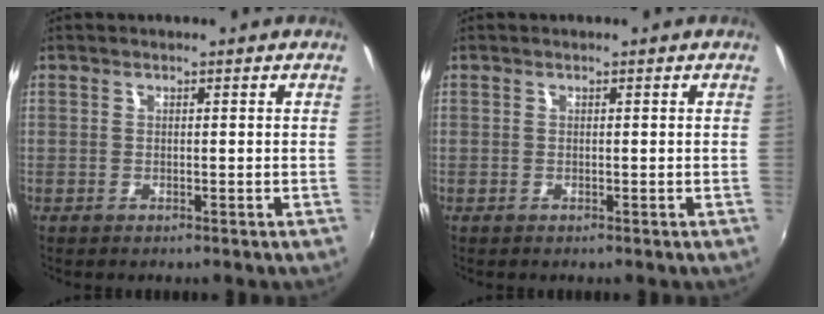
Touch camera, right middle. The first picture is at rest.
{"total": 0.0}